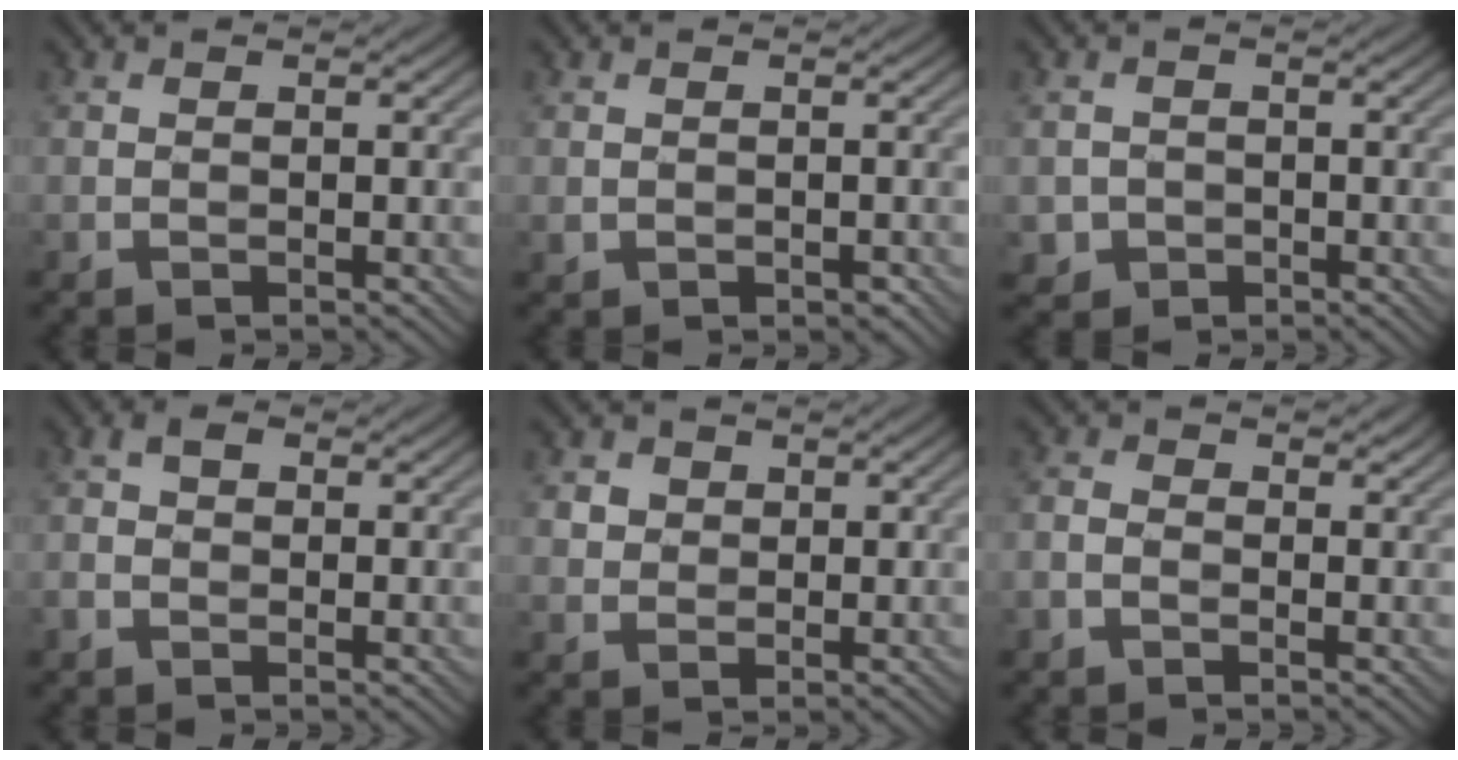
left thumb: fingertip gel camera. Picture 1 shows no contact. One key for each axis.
{"total": 1.0, "fx": -0.3, "fy": 0.8, "fz": 0.5, "tx": -0.012, "ty": -0.008, "tz": -0.001}
{"total": 2.1, "fx": -0.8, "fy": 1.9, "fz": 0.3, "tx": -0.002, "ty": -0.007, "tz": -0.016}
{"total": 2.0, "fx": -0.4, "fy": 1.4, "fz": 1.3, "tx": -0.030, "ty": 0.004, "tz": -0.015}
{"total": 3.0, "fx": 1.2, "fy": 2.5, "fz": 1.0, "tx": -0.038, "ty": -0.006, "tz": 0.028}
{"total": 1.9, "fx": -0.8, "fy": 1.3, "fz": 1.2, "tx": -0.028, "ty": 0.002, "tz": -0.024}